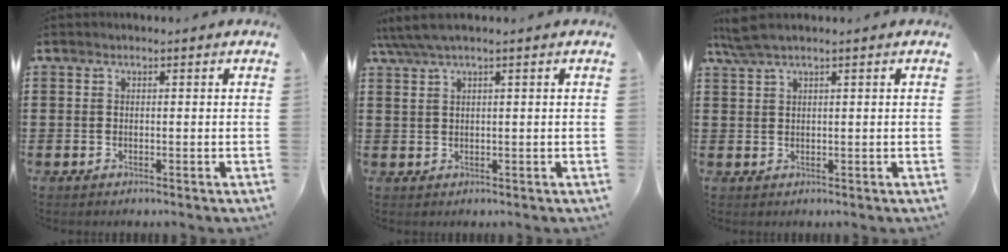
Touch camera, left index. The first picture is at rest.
{"total": 2.4, "force": [1.1, 0.2, 2.1], "torque": [-0.043, 0.000, 0.018]}
{"total": 2.7, "force": [1.6, 0.1, 2.2], "torque": [-0.052, -0.003, 0.028]}